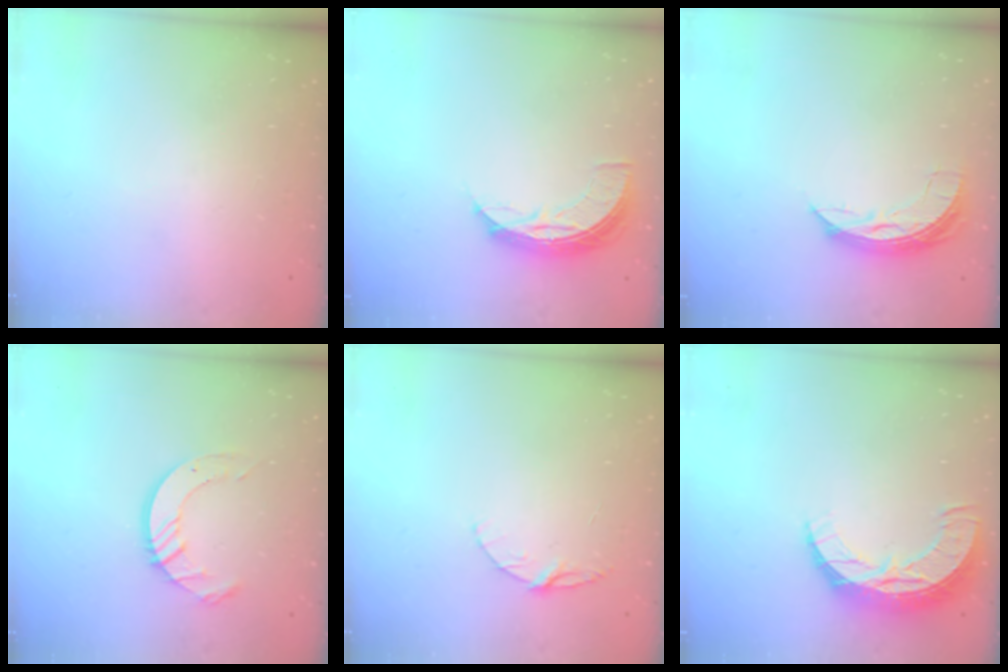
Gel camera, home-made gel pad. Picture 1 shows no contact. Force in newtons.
{"total": 7.7, "press": 7.6, "slide": 0.7}
{"total": 6.8, "press": 6.8, "slide": 0.4}
{"total": 8.8, "press": 8.8, "slide": 0.9}
{"total": 6.0, "press": 6.0, "slide": 0.6}
{"total": 10.3, "press": 10.3, "slide": 0.9}